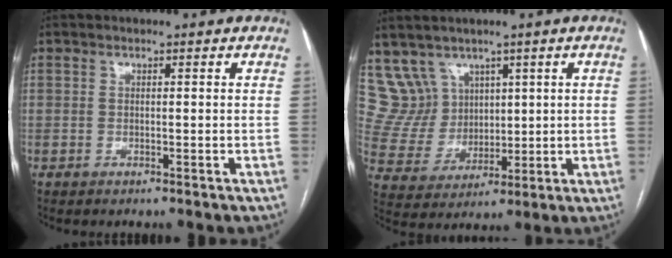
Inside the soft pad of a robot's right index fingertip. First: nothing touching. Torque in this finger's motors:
{"motor_torque": [-0.67, 0.61, -0.08, -0.08]}